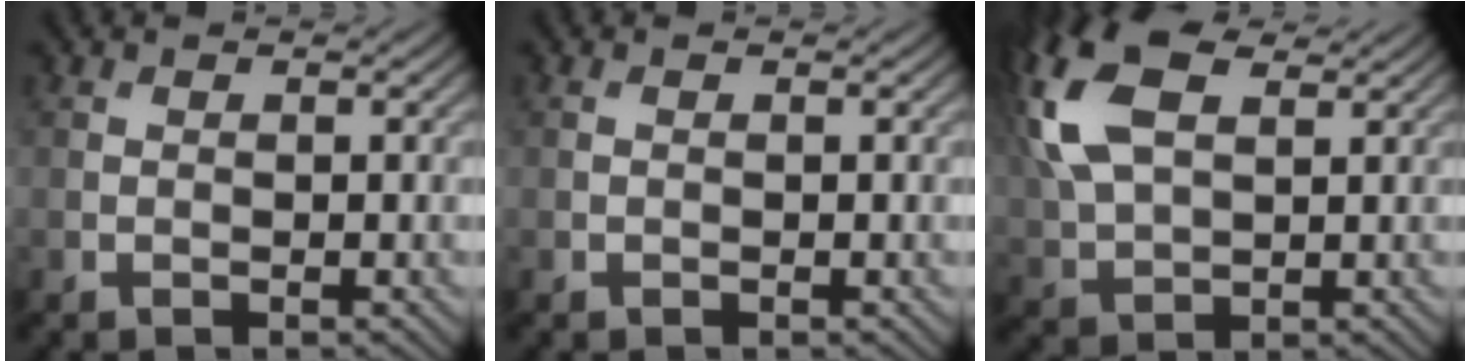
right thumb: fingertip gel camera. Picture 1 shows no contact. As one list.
[{"total": 0.0}, {"total": 13.0, "force": [5.2, 7.0, 9.7], "torque": [-0.263, 0.025, 0.100]}]